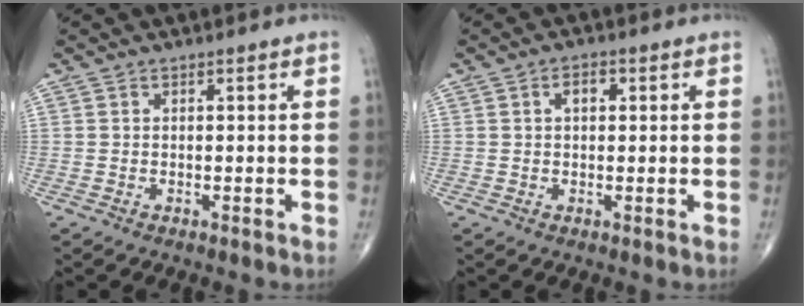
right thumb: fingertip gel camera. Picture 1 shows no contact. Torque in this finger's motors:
{"motor_torque": [-0.28, 0.37, 0.33, 0.05, -0.01]}